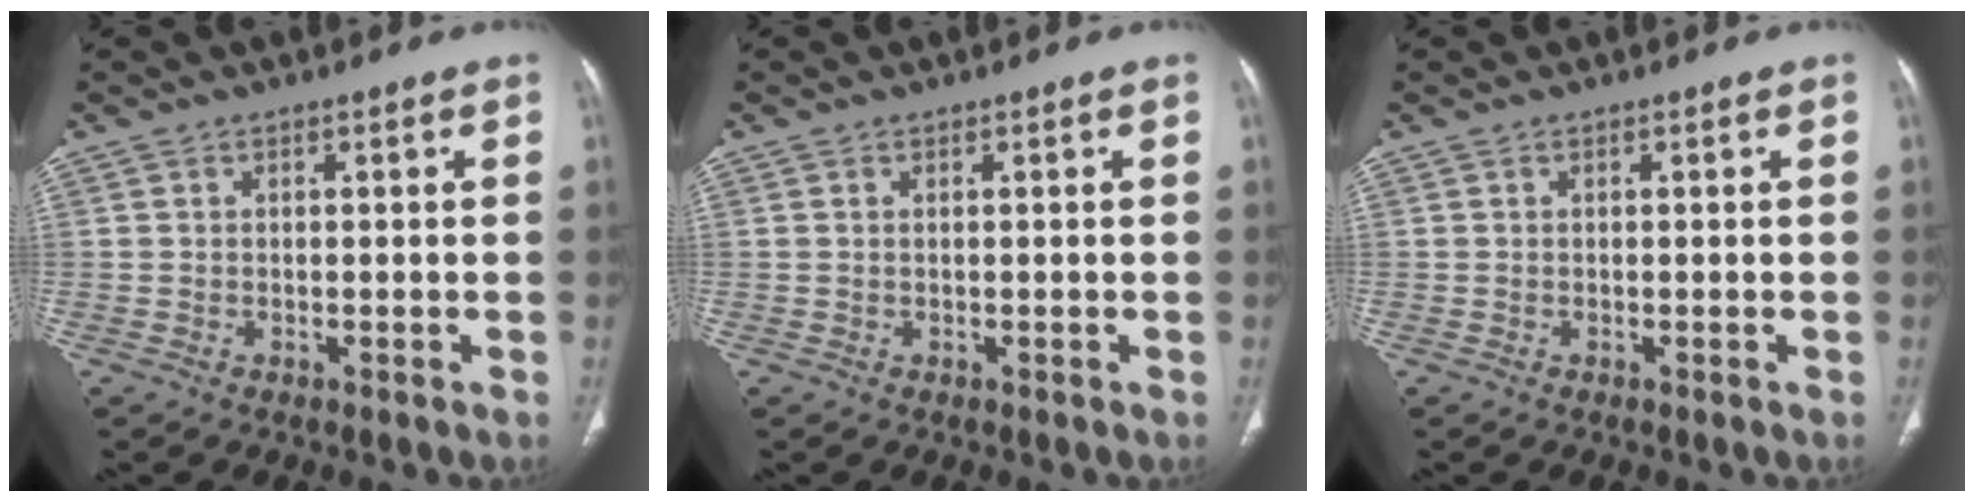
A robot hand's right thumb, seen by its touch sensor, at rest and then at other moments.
{"total": 0.0}
{"total": 0.0}